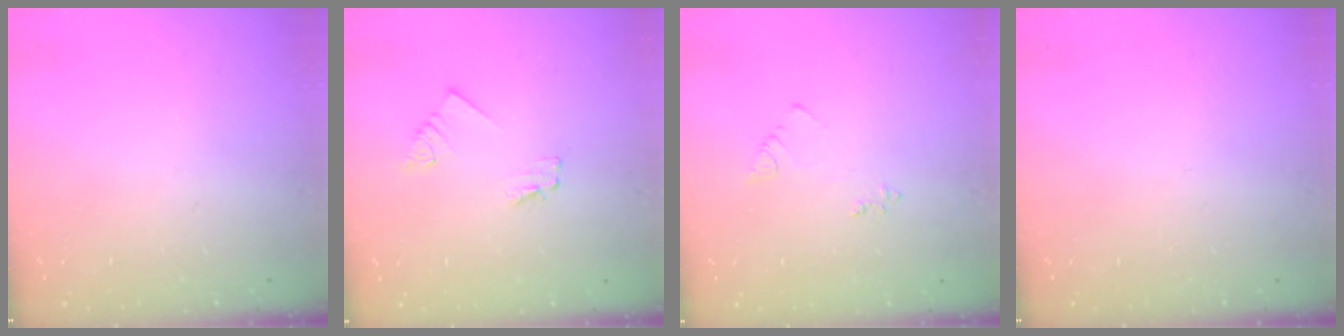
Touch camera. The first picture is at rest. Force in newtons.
{"total": 1.7, "press": 1.7, "slide": 0.3}
{"total": 3.9, "press": 3.8, "slide": 0.7}
{"total": 0.0}